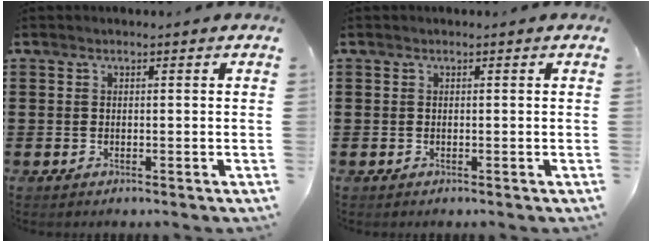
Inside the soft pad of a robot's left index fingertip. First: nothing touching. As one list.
[{"total": 0.0}]